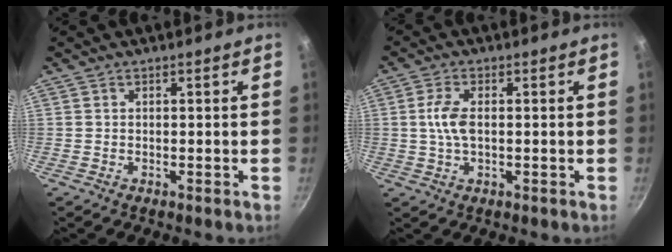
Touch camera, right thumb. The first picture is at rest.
{"total": 4.9, "force": [0.3, 2.4, 4.3], "torque": [-0.098, 0.003, 0.002]}